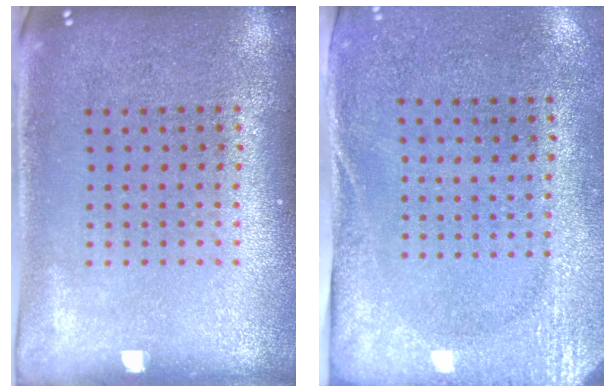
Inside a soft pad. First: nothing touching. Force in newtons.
{"total": 2.8, "press": 2.2, "slide": 1.7}